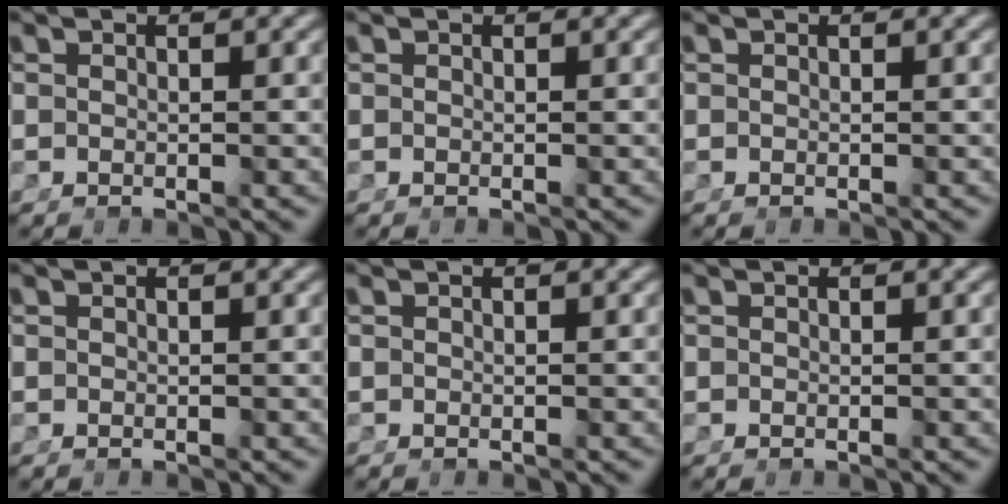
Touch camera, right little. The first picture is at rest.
{"total": 0.0}
{"total": 0.0}
{"total": 0.0}
{"total": 0.0}
{"total": 0.0}